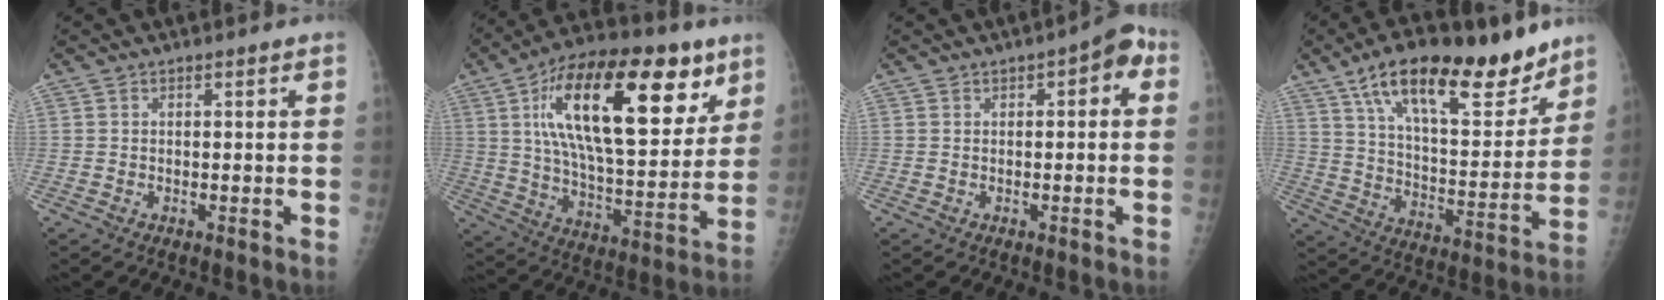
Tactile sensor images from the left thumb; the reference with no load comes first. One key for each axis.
{"total": 28.7, "fx": 11.7, "fy": 12.4, "fz": 23.1, "tx": -0.349, "ty": -0.022, "tz": 0.189}
{"total": 4.4, "fx": 0.9, "fy": 2.3, "fz": 3.5, "tx": -0.021, "ty": 0.020, "tz": 0.000}
{"total": 23.7, "fx": 15.6, "fy": 9.1, "fz": 15.4, "tx": -0.200, "ty": -0.054, "tz": 0.253}